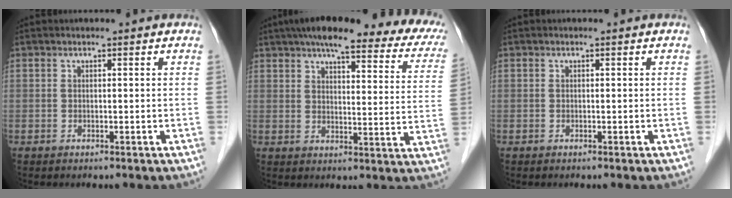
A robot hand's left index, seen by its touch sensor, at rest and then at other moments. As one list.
[{"total": 23.9, "force": [18.5, 5.3, 14.1], "torque": [-0.182, 0.030, 0.211]}, {"total": 0.0}]